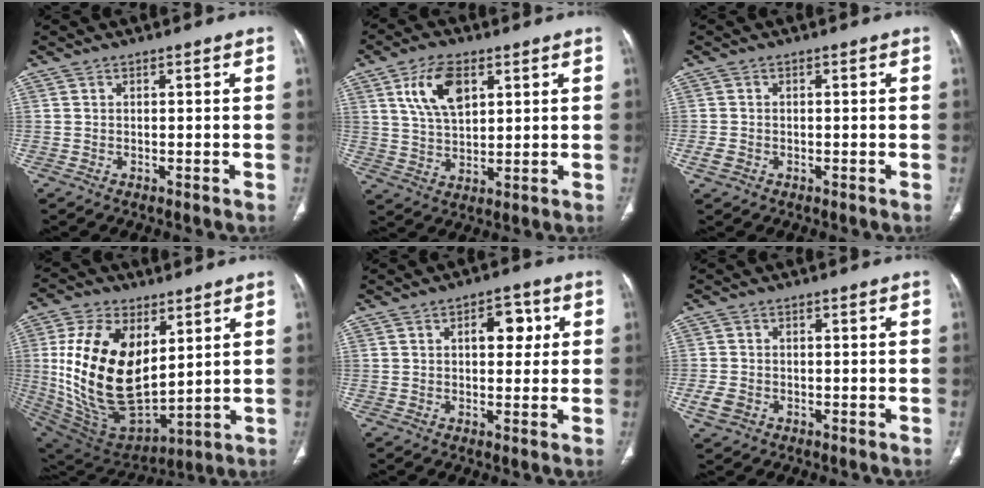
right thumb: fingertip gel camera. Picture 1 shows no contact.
{"total": 10.0, "force": [4.1, 5.4, 7.3], "torque": [-0.123, -0.013, 0.081]}
{"total": 2.0, "force": [-0.8, 1.6, 1.0], "torque": [-0.021, 0.002, -0.012]}
{"total": 23.9, "force": [4.8, 13.4, 19.1], "torque": [-0.356, -0.035, 0.105]}
{"total": 6.1, "force": [1.6, 3.6, 4.6], "torque": [-0.038, 0.004, 0.019]}
{"total": 3.4, "force": [-1.2, 2.7, 1.7], "torque": [-0.035, 0.004, -0.017]}